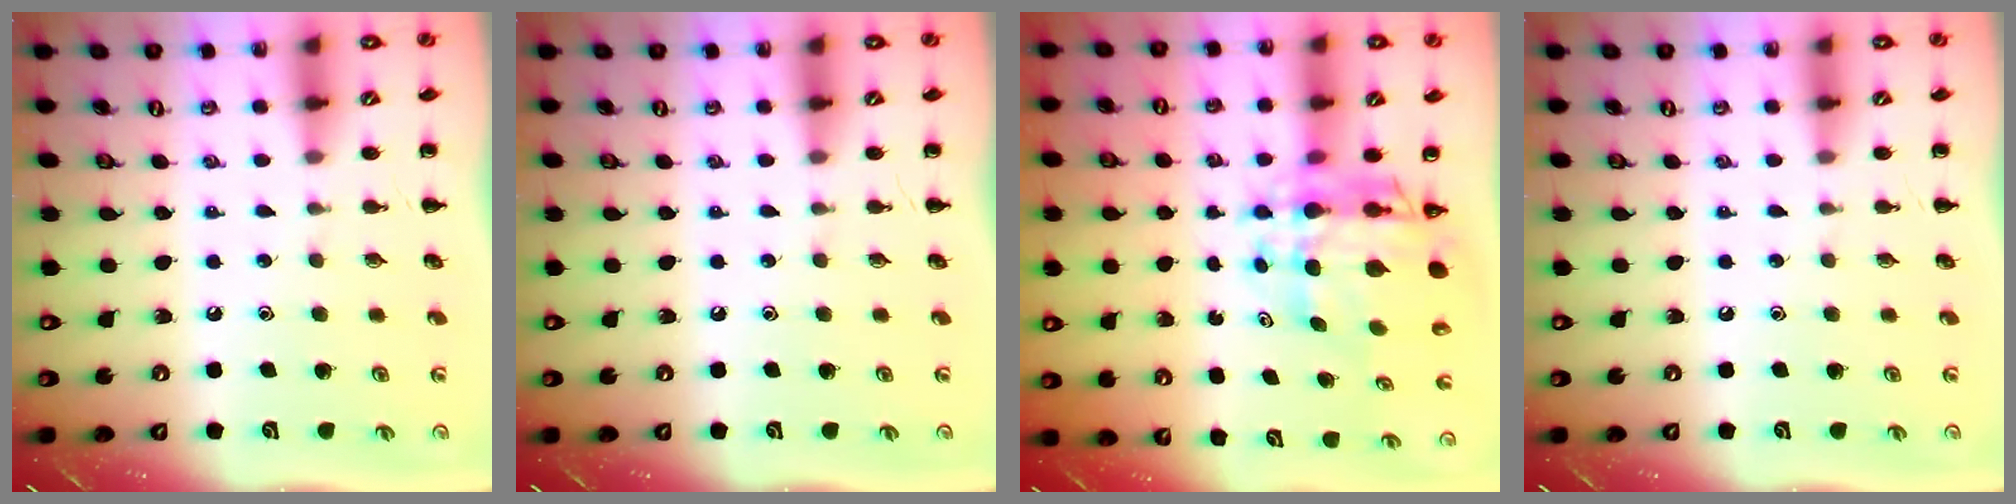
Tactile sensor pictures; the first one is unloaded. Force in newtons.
{"total": 0.0}
{"total": 9.3, "press": 8.9, "slide": 2.9}
{"total": 0.0}